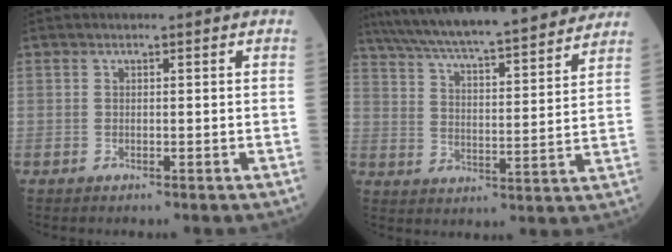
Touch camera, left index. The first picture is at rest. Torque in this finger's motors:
{"motor_torque": [0.19, -0.52, 0.96, 0.21]}